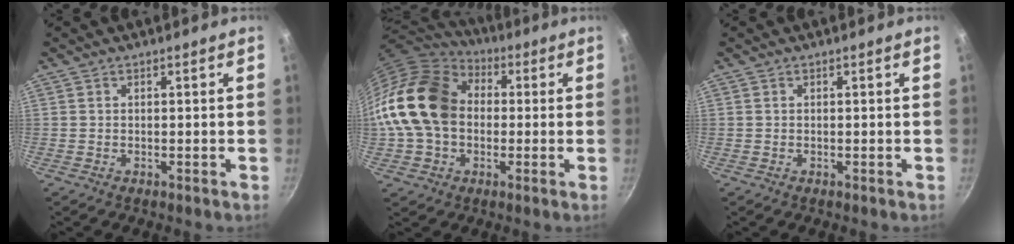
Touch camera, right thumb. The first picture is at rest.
{"total": 20.7, "force": [0.8, 15.5, 13.8], "torque": [-0.250, 0.043, 0.004]}
{"total": 0.0}